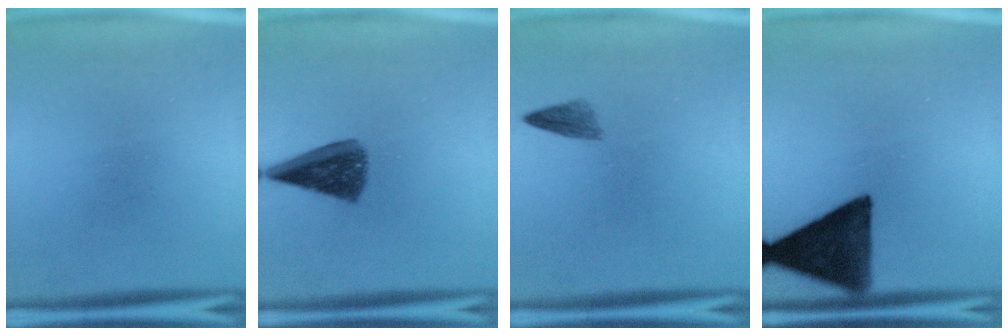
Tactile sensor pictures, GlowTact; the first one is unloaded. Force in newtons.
{"total": 7.5}
{"total": 1.7}
{"total": 14.2}